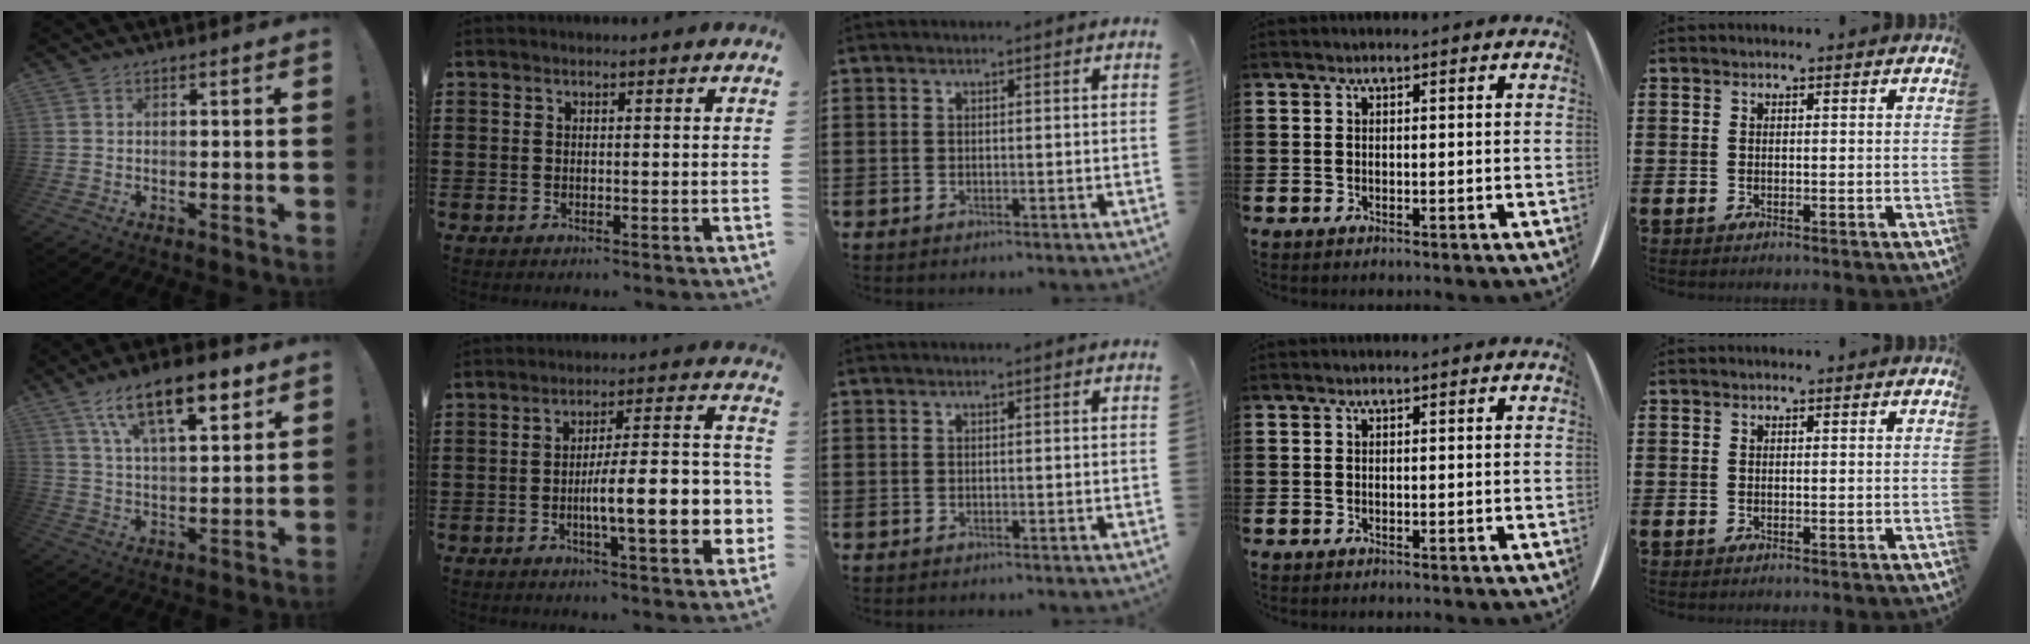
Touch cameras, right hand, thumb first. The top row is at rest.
{"thumb": {"total": 16.1, "force": [9.2, 6.1, 11.7], "torque": [-0.194, -0.035, 0.155]}, "index": {"total": 12.0, "force": [-3.1, 2.7, 11.2], "torque": [-0.169, -0.013, -0.059]}}